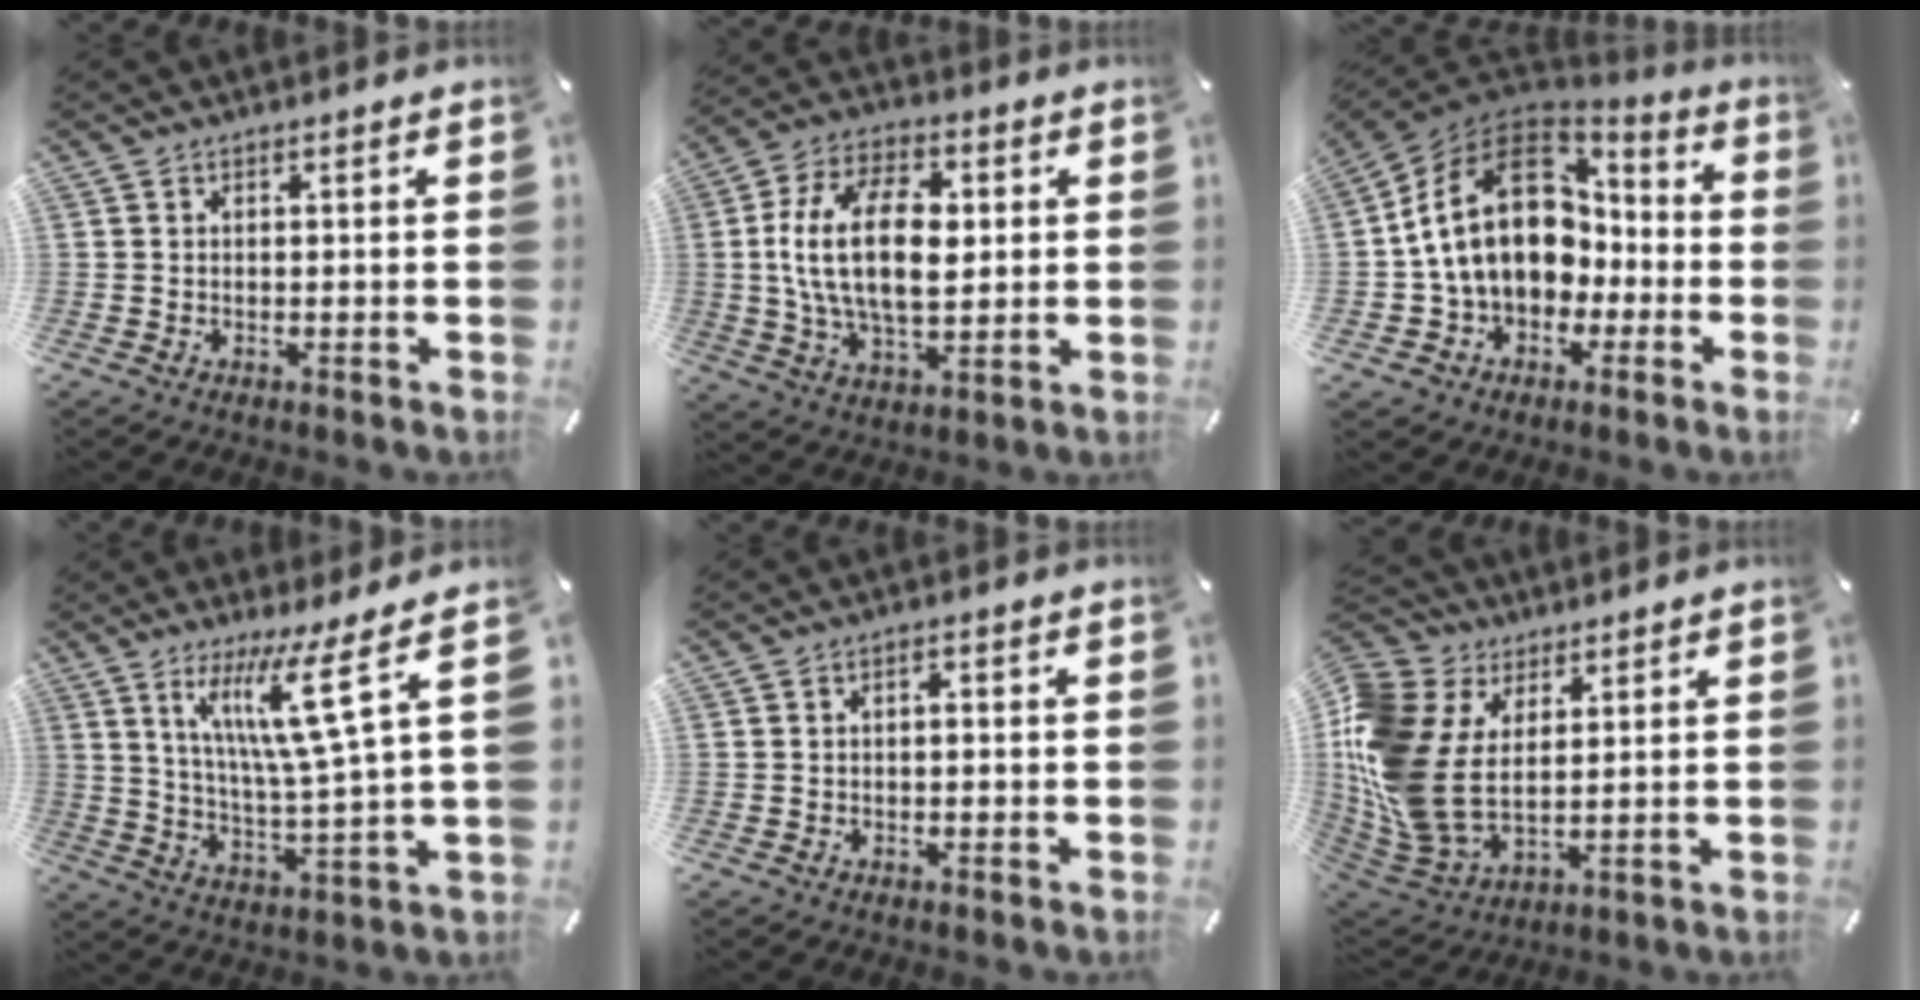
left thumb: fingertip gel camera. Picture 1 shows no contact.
{"total": 18.4, "force": [1.6, 10.9, 14.7], "torque": [-0.293, 0.003, 0.021]}
{"total": 20.3, "force": [1.7, 15.7, 12.8], "torque": [-0.255, 0.010, 0.039]}
{"total": 14.9, "force": [7.2, 0.7, 13.1], "torque": [-0.224, -0.030, 0.101]}
{"total": 1.3, "force": [-0.1, 0.7, 1.1], "torque": [-0.020, 0.002, -0.003]}
{"total": 15.5, "force": [2.4, 11.9, 9.7], "torque": [-0.254, -0.029, 0.042]}